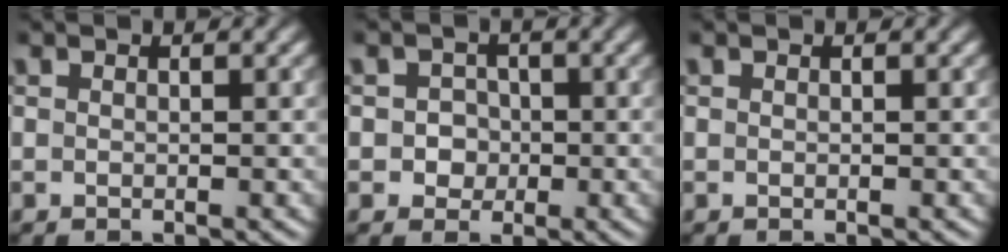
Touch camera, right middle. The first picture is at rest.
{"total": 2.0, "force": [-0.2, 1.9, 0.6], "torque": [0.015, -0.001, -0.011]}
{"total": 0.0}